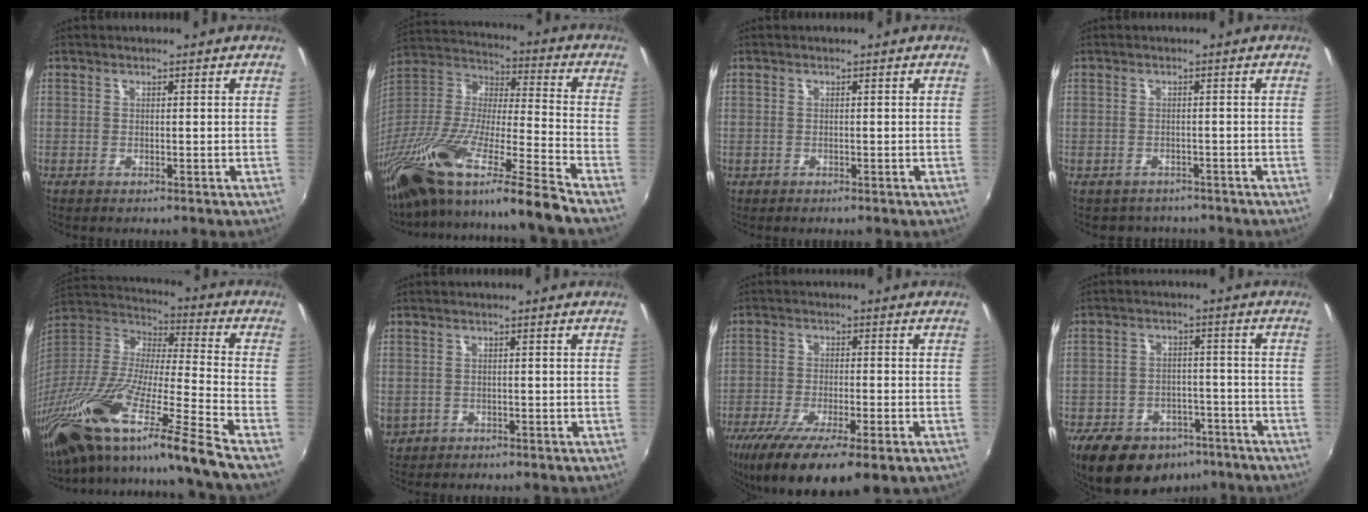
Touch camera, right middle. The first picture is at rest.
{"total": 27.7, "force": [-20.6, 0.8, 18.5], "torque": [-0.306, -0.053, -0.369]}
{"total": 0.6, "force": [-0.3, 0.5, 0.1], "torque": [-0.004, -0.002, -0.003]}
{"total": 3.4, "force": [-2.8, 1.9, 0.2], "torque": [-0.009, -0.006, -0.040]}
{"total": 27.3, "force": [-19.7, -0.6, 18.9], "torque": [-0.302, -0.070, -0.356]}
{"total": 4.5, "force": [-0.6, 4.0, 2.0], "torque": [-0.047, -0.005, 0.000]}
{"total": 15.8, "force": [-9.5, 4.2, 11.9], "torque": [-0.231, -0.060, -0.154]}
{"total": 14.8, "force": [-10.0, 8.9, 6.5], "torque": [-0.153, 0.005, -0.135]}